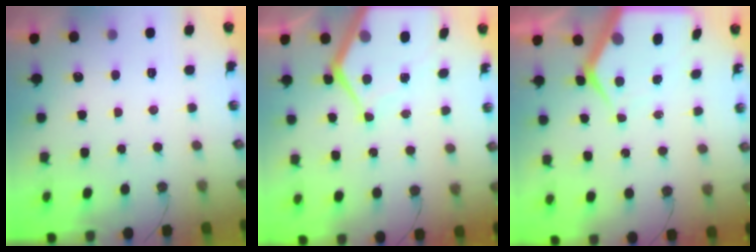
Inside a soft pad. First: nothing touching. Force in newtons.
{"total": 10.8, "press": 10.8, "slide": 0.9}
{"total": 9.4, "press": 9.4, "slide": 0.9}